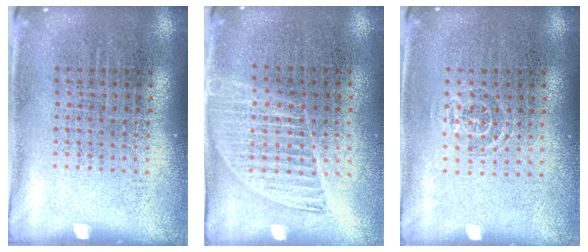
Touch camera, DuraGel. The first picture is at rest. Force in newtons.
{"total": 1.3, "press": 1.2, "slide": 0.6}
{"total": 0.8, "press": 0.6, "slide": 0.6}